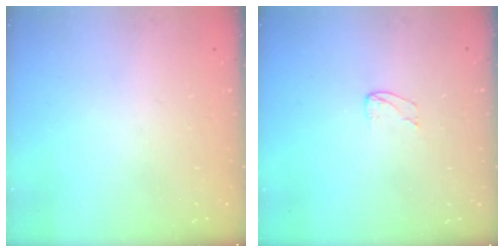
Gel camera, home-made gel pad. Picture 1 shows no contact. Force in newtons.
{"total": 3.2, "press": 3.2, "slide": 0.2}